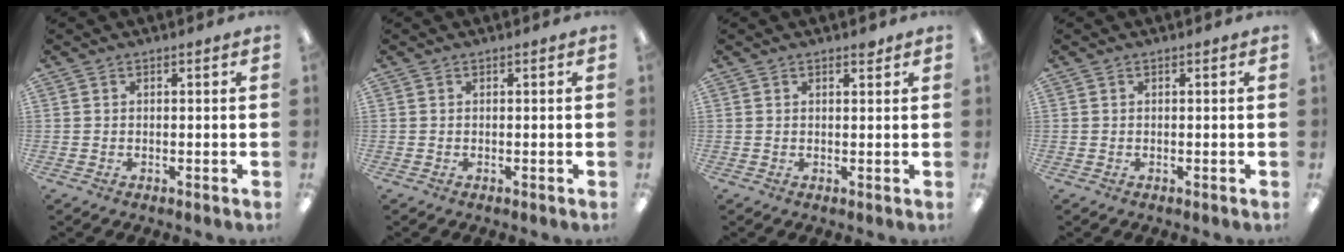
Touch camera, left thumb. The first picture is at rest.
{"total": 0.0}
{"total": 1.5, "force": [1.2, 0.5, 0.8], "torque": [-0.001, -0.007, 0.018]}
{"total": 0.0}